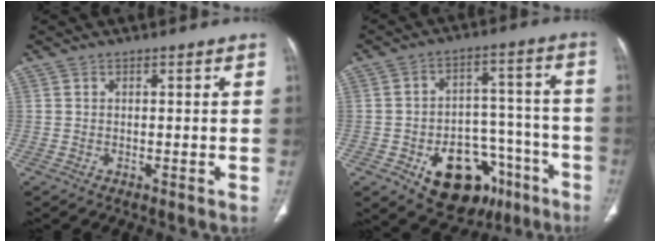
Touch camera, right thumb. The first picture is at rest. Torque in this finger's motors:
{"motor_torque": [4.60, 0.41, 1.24, -1.10, 0.07]}